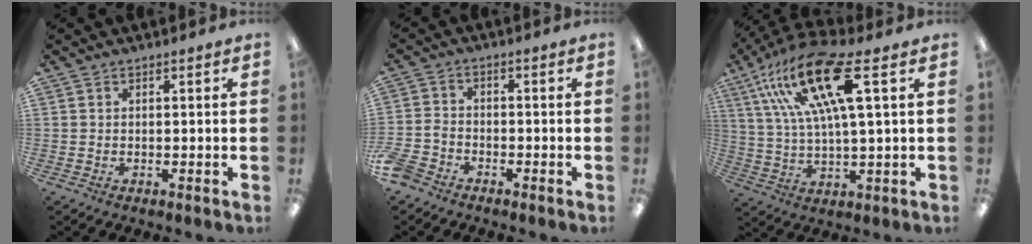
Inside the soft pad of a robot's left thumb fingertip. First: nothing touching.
{"total": 4.7, "force": [-3.9, 2.3, 1.5], "torque": [-0.040, 0.015, -0.077]}
{"total": 18.2, "force": [8.5, 4.8, 15.3], "torque": [-0.303, -0.027, 0.135]}